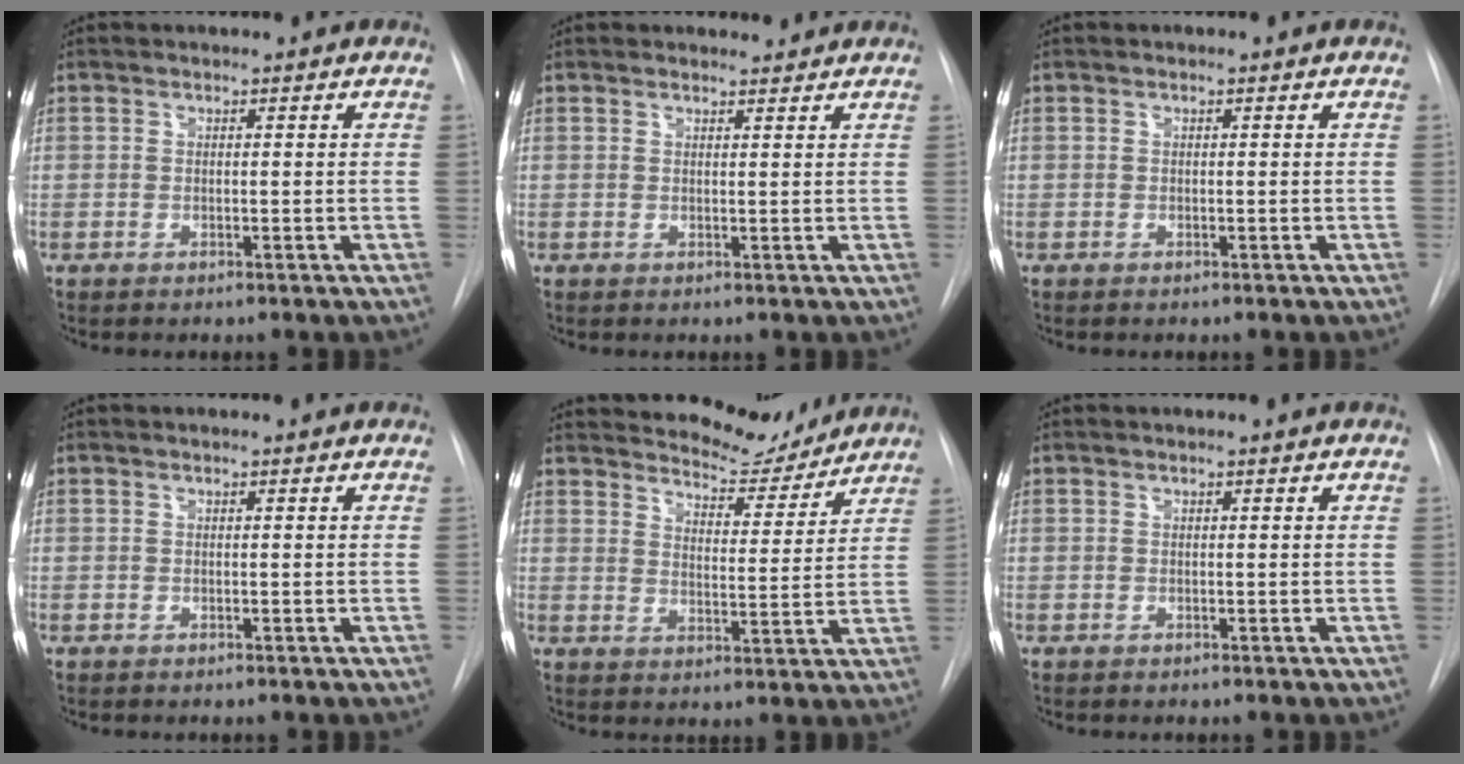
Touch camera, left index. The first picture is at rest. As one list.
[{"total": 1.4, "force": [1.3, 0.4, -0.1], "torque": [-0.004, 0.000, 0.018]}, {"total": 0.0}, {"total": 0.9, "force": [0.7, -0.1, 0.5], "torque": [-0.007, 0.007, 0.008]}, {"total": 9.3, "force": [9.0, 2.0, 1.3], "torque": [-0.016, -0.018, 0.124]}, {"total": 1.2, "force": [1.0, -0.1, 0.5], "torque": [-0.008, 0.008, 0.010]}]